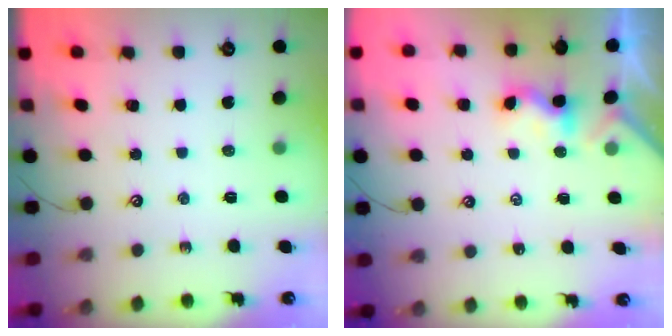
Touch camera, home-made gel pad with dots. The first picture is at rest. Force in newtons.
{"total": 1.7, "press": 1.7, "slide": 0.5}